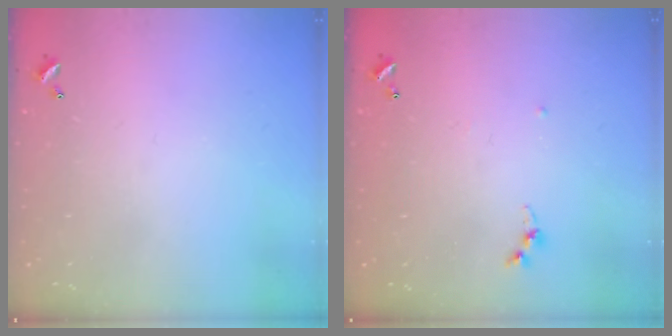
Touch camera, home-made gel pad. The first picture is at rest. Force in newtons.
{"total": 5.3, "press": 5.2, "slide": 0.6}